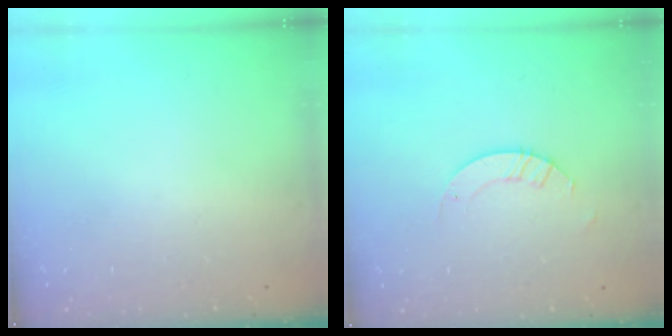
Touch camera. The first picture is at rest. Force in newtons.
{"total": 2.9, "press": 2.9, "slide": 0.3}